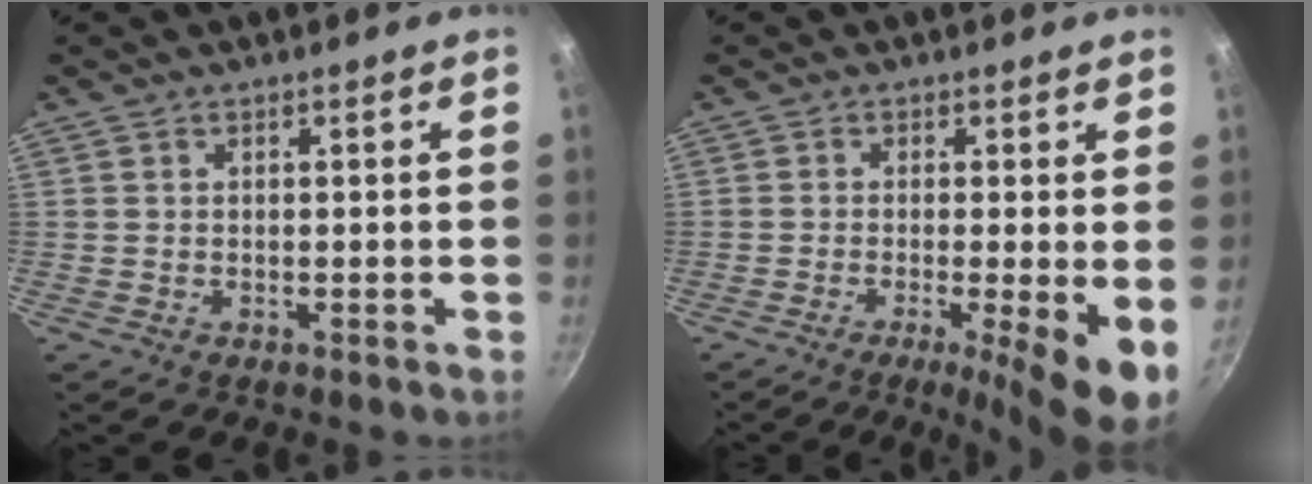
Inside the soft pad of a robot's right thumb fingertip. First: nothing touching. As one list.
[{"total": 8.4, "force": [-1.7, 1.1, 8.1], "torque": [-0.123, -0.010, -0.027]}]